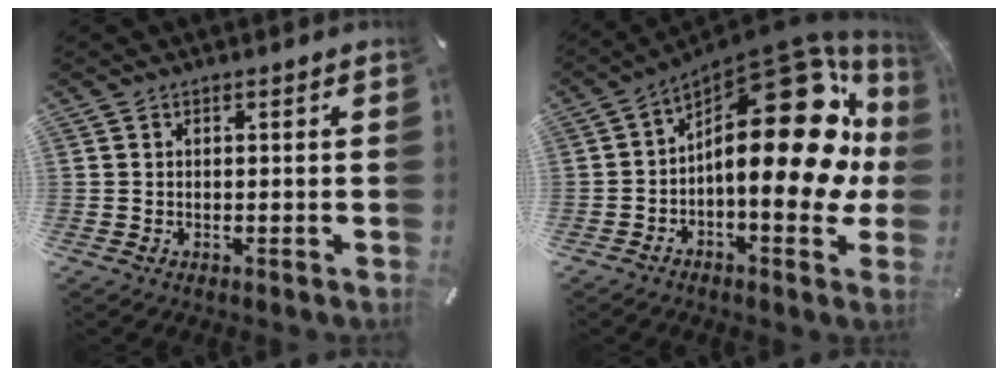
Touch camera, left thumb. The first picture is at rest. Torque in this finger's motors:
{"motor_torque": [1.83, 3.17, 2.77, 0.00, 0.79]}